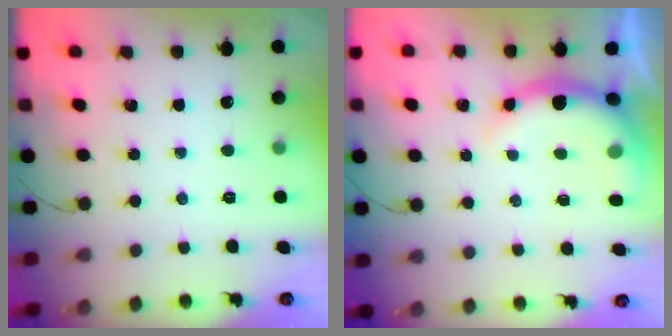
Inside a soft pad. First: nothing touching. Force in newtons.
{"total": 7.3, "press": 7.3, "slide": 1.2}